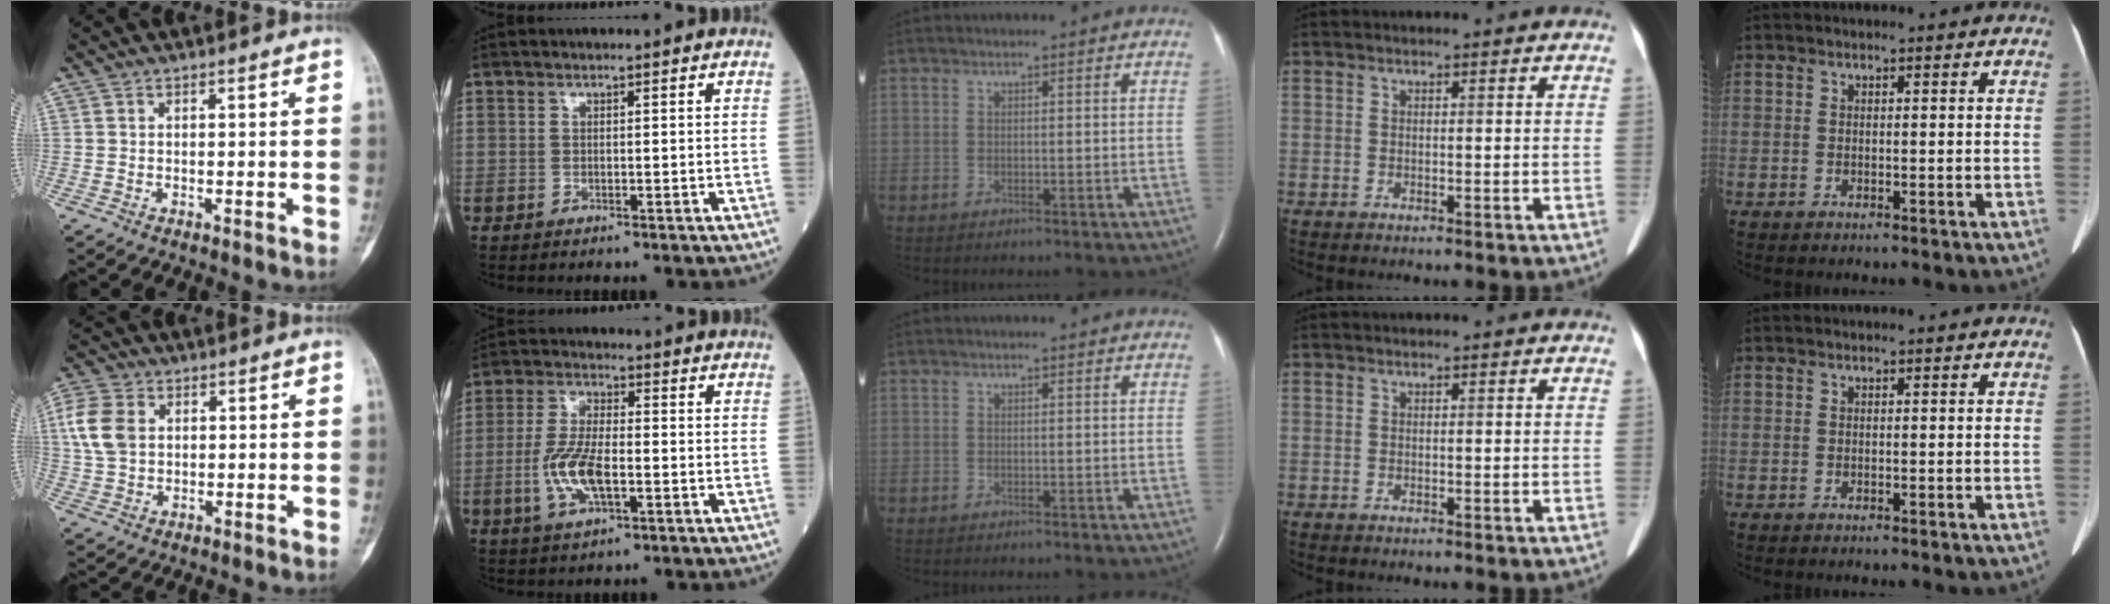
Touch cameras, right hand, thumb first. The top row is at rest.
{"thumb": {"total": 8.3, "force": [1.7, 6.0, 5.5], "torque": [-0.117, 0.006, 0.033]}, "index": {"total": 8.7, "force": [-2.3, 2.9, 7.9], "torque": [-0.171, -0.002, -0.044]}}